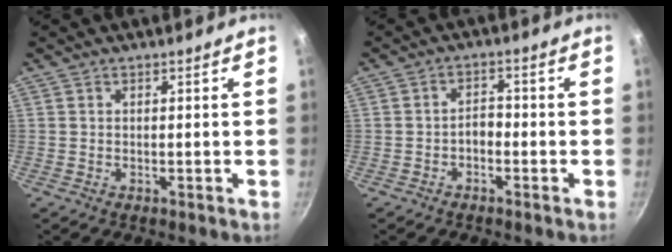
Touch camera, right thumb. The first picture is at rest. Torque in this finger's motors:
{"motor_torque": [0.14, 0.31, 0.45, -0.26, 0.00]}